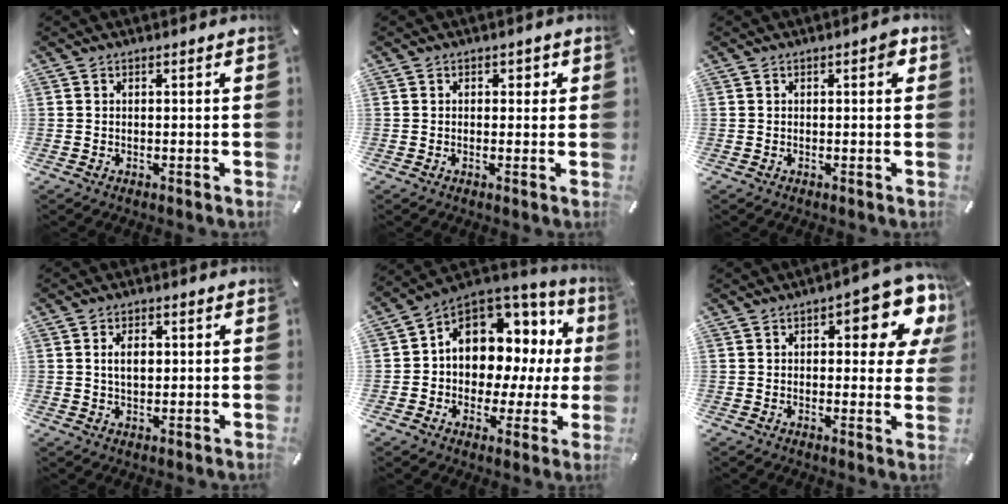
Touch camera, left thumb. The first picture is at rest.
{"total": 1.2, "force": [0.2, 1.0, 0.6], "torque": [0.005, 0.001, -0.003]}
{"total": 2.0, "force": [0.5, 0.7, 1.8], "torque": [-0.020, 0.003, 0.002]}
{"total": 4.1, "force": [0.7, 2.6, 3.1], "torque": [-0.056, 0.006, 0.008]}
{"total": 10.8, "force": [3.3, 8.9, 5.1], "torque": [-0.083, -0.040, 0.065]}
{"total": 12.4, "force": [5.5, 5.2, 9.9], "torque": [-0.118, -0.034, 0.089]}